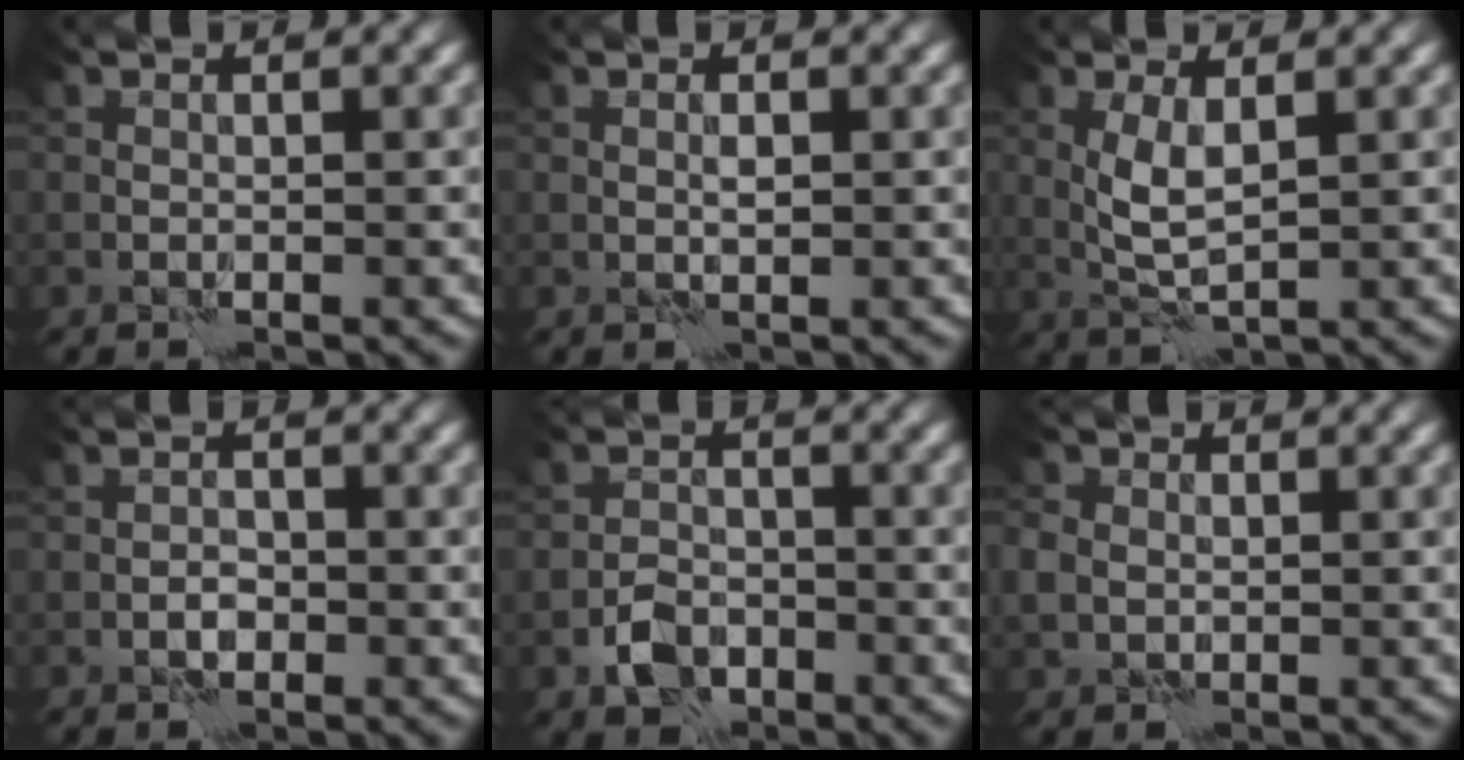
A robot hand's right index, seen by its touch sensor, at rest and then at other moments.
{"total": 0.6, "force": [0.1, 0.2, 0.6], "torque": [-0.013, 0.002, 0.004]}
{"total": 3.0, "force": [0.5, 1.0, 2.7], "torque": [-0.062, 0.003, 0.014]}
{"total": 1.3, "force": [-0.7, 0.8, 0.8], "torque": [-0.009, 0.005, -0.014]}
{"total": 3.2, "force": [-1.8, 2.1, 1.5], "torque": [-0.025, 0.005, -0.039]}
{"total": 2.3, "force": [0.3, 2.1, 0.9], "torque": [-0.026, 0.010, 0.002]}